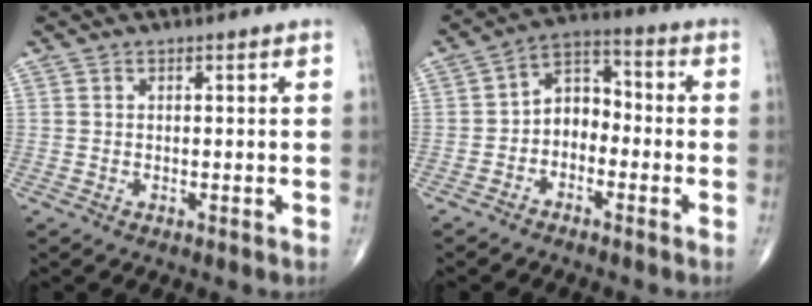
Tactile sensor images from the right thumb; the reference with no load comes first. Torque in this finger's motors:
{"motor_torque": [-0.22, 0.42, 0.39, 0.12, 0.12]}